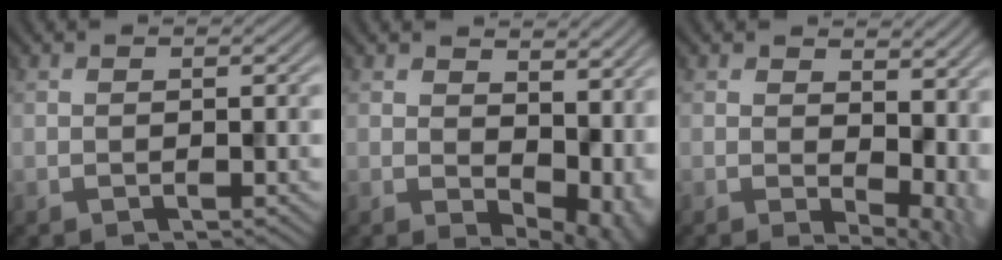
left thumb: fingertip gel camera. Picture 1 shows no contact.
{"total": 11.9, "force": [1.9, 7.7, 8.9], "torque": [-0.108, -0.033, 0.070]}
{"total": 10.4, "force": [1.7, 6.3, 8.0], "torque": [-0.106, -0.022, 0.056]}